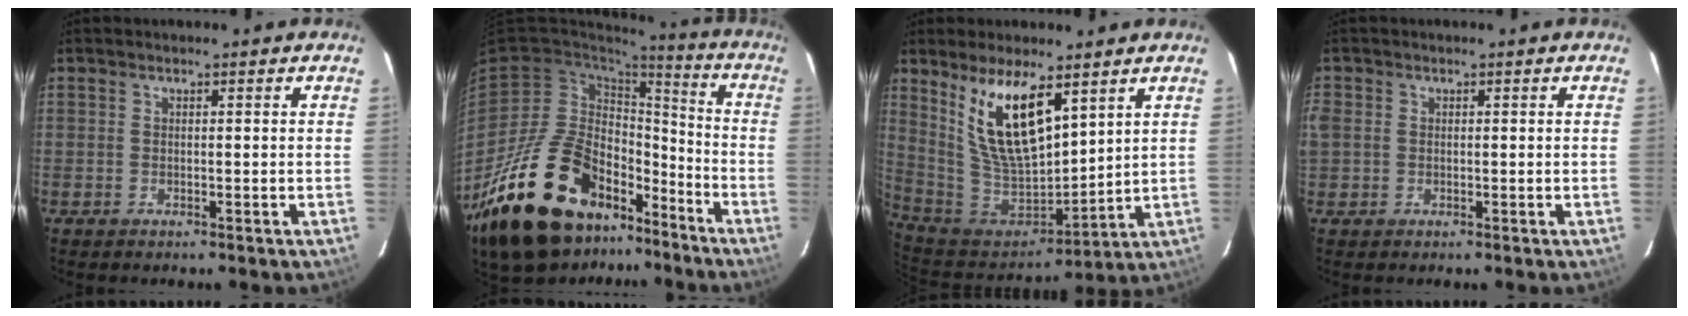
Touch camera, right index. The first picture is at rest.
{"total": 28.7, "force": [-18.4, 15.2, 15.9], "torque": [-0.302, 0.007, -0.275]}
{"total": 16.4, "force": [8.5, 6.5, 12.5], "torque": [-0.231, -0.005, 0.183]}
{"total": 3.4, "force": [-0.4, 2.9, 1.7], "torque": [-0.038, -0.001, -0.010]}